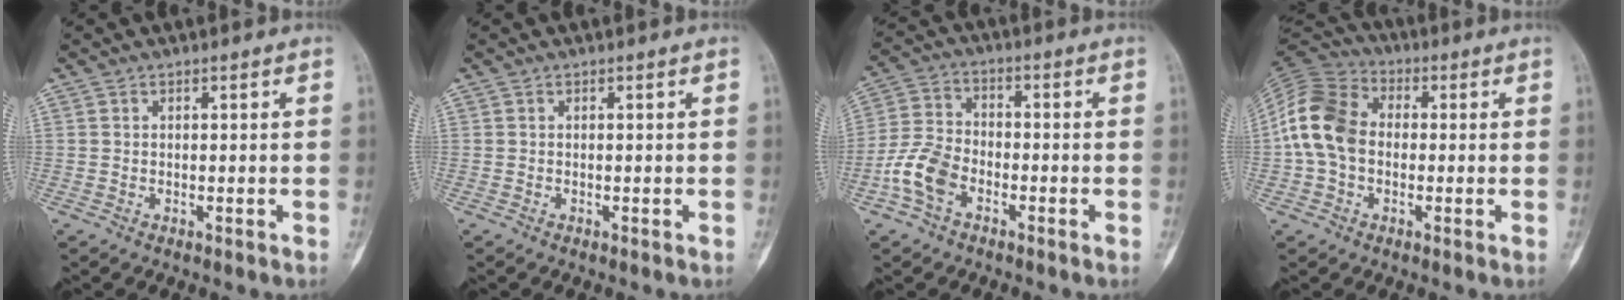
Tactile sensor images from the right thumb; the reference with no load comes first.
{"total": 0.0}
{"total": 8.6, "force": [-3.9, 5.4, 5.5], "torque": [-0.112, 0.026, -0.082]}
{"total": 12.4, "force": [-0.5, 9.2, 8.2], "torque": [-0.157, 0.031, -0.022]}